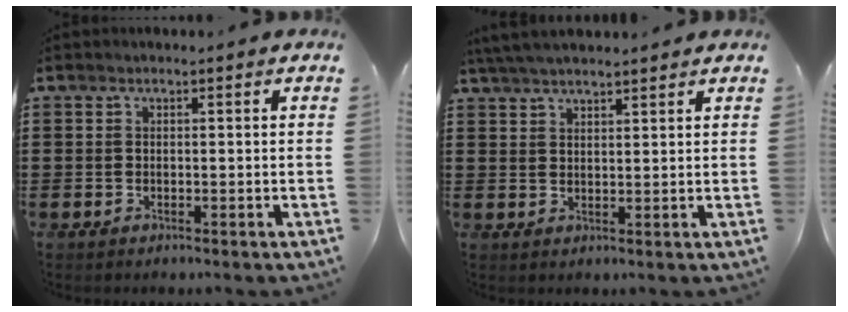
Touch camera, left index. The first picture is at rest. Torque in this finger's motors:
{"motor_torque": [0.66, -0.21, 0.50, 0.09]}